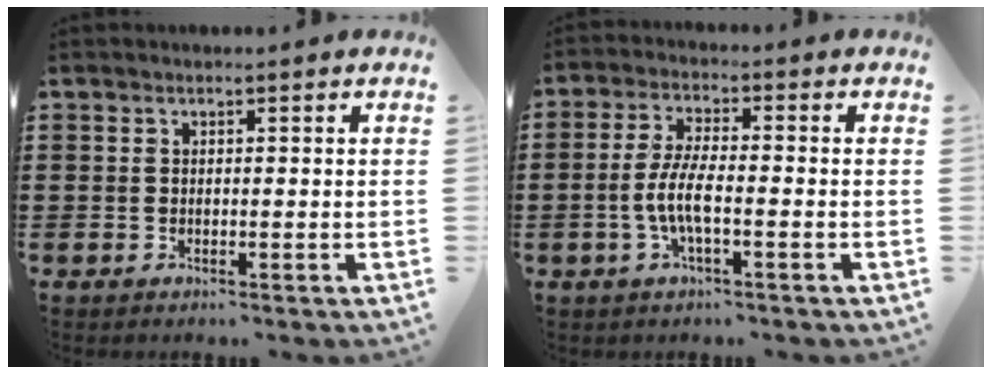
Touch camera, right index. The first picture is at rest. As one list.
[{"total": 5.6, "force": [-1.8, 1.2, 5.2], "torque": [-0.117, -0.008, -0.041]}]